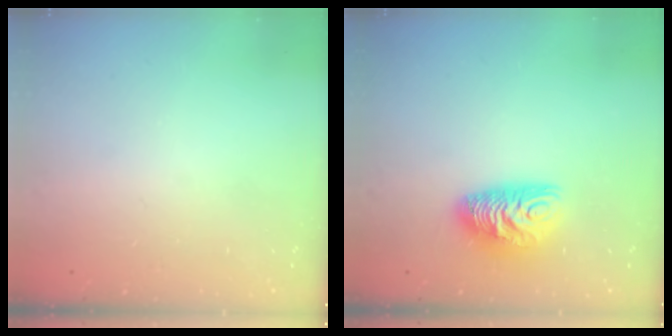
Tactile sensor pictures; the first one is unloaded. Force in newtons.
{"total": 9.9, "press": 9.9, "slide": 0.2}